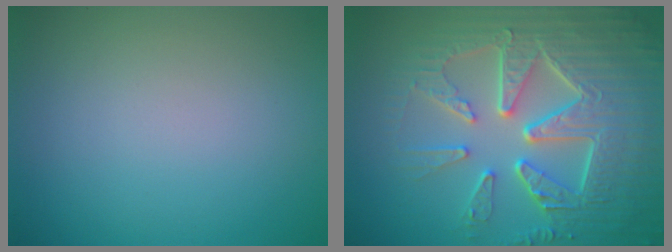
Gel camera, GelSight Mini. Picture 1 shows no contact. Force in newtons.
{"total": 9.2, "press": 6.6, "slide": 6.4}